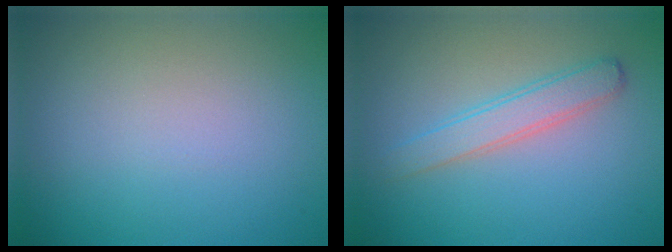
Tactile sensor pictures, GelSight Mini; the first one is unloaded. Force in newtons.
{"total": 2.5, "press": 2.5, "slide": 0.1}